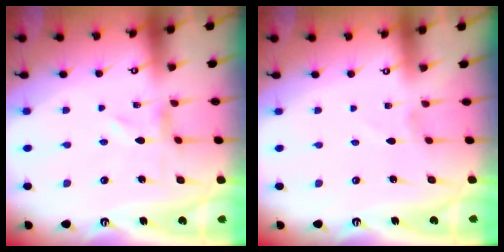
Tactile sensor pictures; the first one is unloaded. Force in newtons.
{"total": 1.2, "press": 1.2, "slide": 0.1}